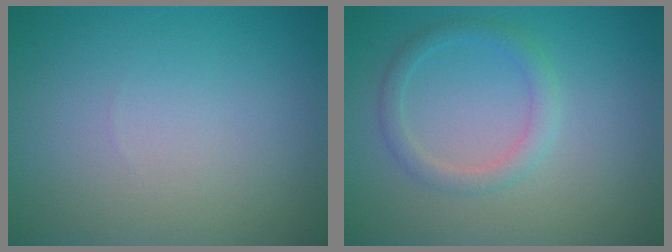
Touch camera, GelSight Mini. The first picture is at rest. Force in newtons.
{"total": 2.0, "press": 2.0, "slide": 0.0}